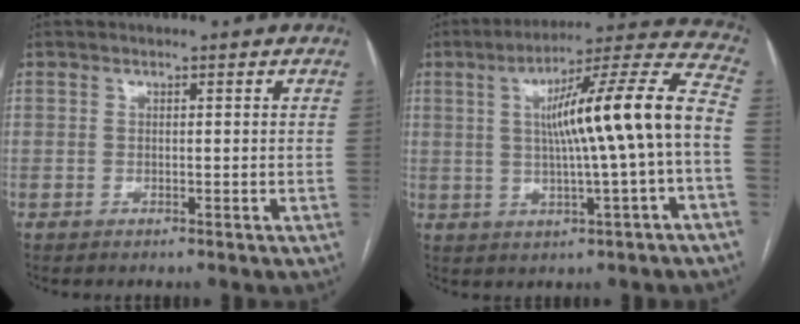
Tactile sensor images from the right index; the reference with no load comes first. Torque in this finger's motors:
{"motor_torque": [1.80, -0.34, 0.78, 0.21]}